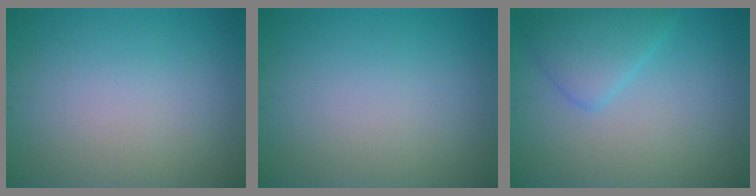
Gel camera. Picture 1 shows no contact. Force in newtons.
{"total": 0.0}
{"total": 2.3, "press": 2.3, "slide": 0.0}